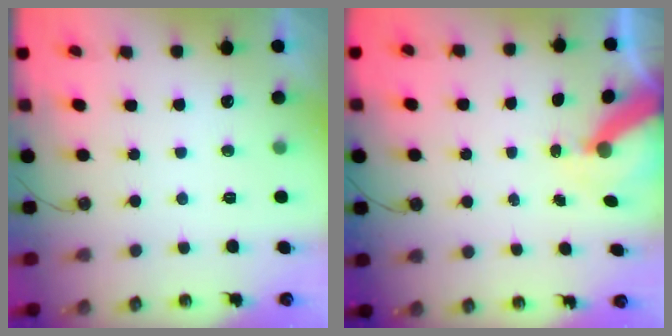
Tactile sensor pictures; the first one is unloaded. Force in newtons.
{"total": 9.1, "press": 9.1, "slide": 0.7}